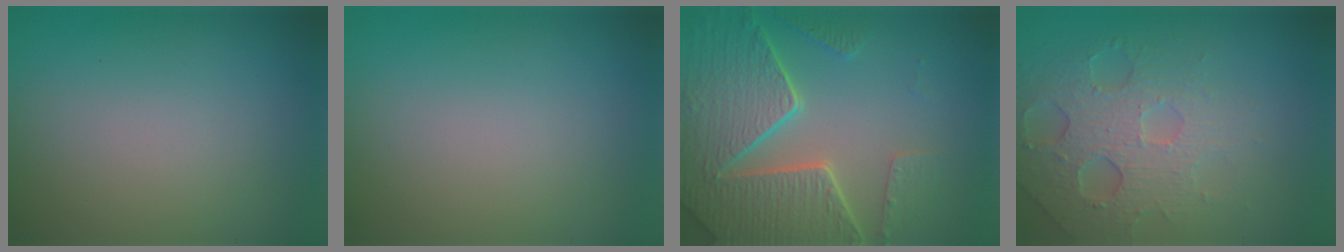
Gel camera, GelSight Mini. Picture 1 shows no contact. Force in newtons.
{"total": 0.0}
{"total": 8.2, "press": 6.1, "slide": 5.6}
{"total": 5.1, "press": 4.2, "slide": 2.9}